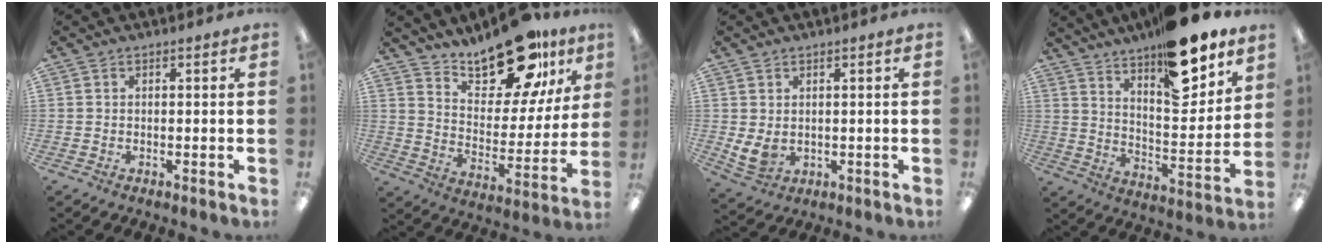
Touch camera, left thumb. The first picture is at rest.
{"total": 19.9, "force": [15.8, 7.5, 9.5], "torque": [-0.141, -0.112, 0.271]}
{"total": 4.7, "force": [1.5, 3.6, 2.5], "torque": [-0.053, -0.011, 0.030]}
{"total": 19.6, "force": [14.9, 7.1, 10.6], "torque": [-0.150, -0.102, 0.251]}